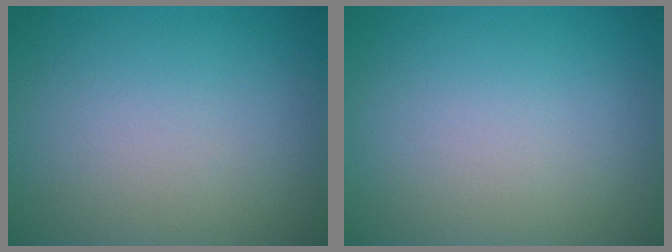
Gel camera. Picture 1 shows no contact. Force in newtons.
{"total": 0.0}